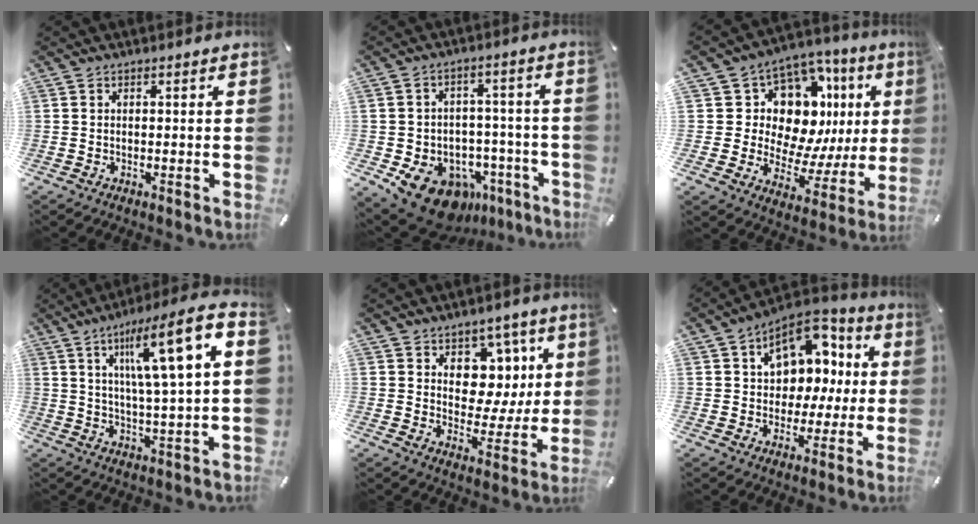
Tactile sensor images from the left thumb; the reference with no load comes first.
{"total": 13.7, "force": [-7.7, 9.6, 6.0], "torque": [-0.075, 0.048, -0.119]}
{"total": 14.1, "force": [6.0, 10.5, 7.2], "torque": [-0.101, -0.077, 0.113]}
{"total": 14.8, "force": [5.6, 2.4, 13.5], "torque": [-0.222, -0.021, 0.077]}
{"total": 9.3, "force": [3.8, 7.8, 3.4], "torque": [-0.037, -0.044, 0.069]}
{"total": 12.2, "force": [4.8, 9.6, 5.8], "torque": [-0.076, -0.039, 0.091]}